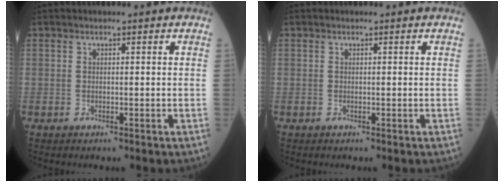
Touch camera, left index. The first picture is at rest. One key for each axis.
{"total": 0.0}